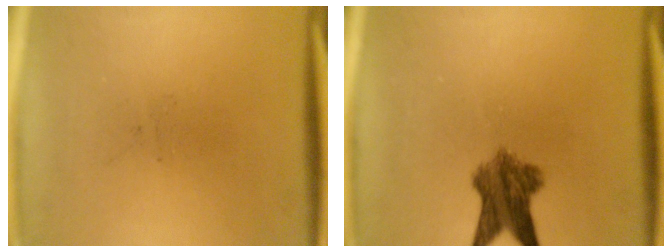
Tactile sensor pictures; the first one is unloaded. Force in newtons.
{"total": 6.7}